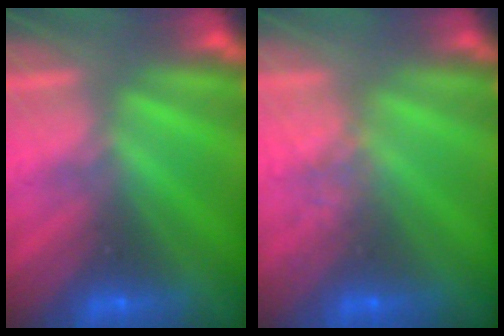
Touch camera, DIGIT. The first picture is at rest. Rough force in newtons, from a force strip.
{"total": 2.3}